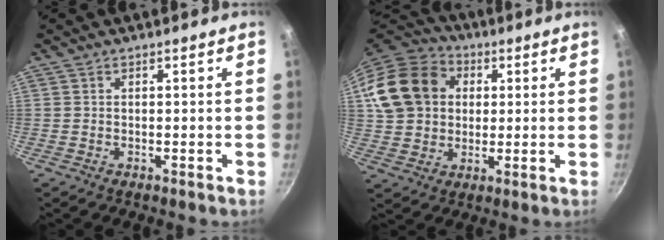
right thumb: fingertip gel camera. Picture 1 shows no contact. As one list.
[{"total": 17.4, "force": [3.9, 14.2, 9.2], "torque": [-0.162, 0.027, 0.066]}]